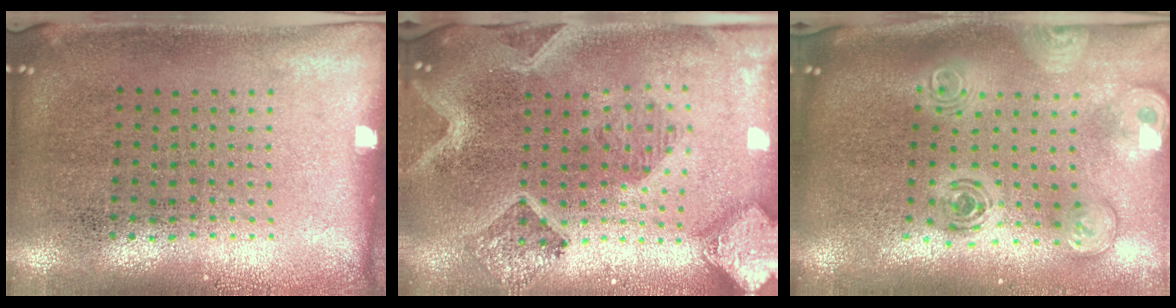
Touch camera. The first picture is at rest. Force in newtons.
{"total": 3.0, "press": 2.6, "slide": 1.6}
{"total": 2.6, "press": 1.9, "slide": 1.8}